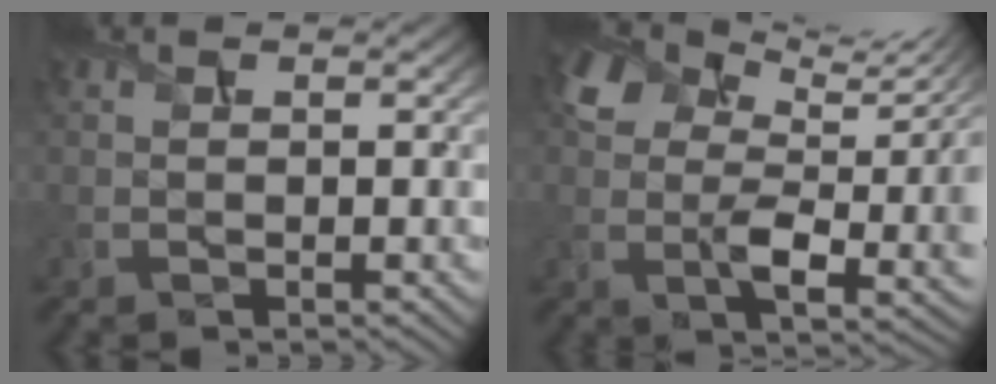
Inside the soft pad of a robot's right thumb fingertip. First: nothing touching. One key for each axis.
{"total": 10.2, "fx": 4.4, "fy": 5.3, "fz": 7.6, "tx": -0.156, "ty": -0.010, "tz": 0.085}